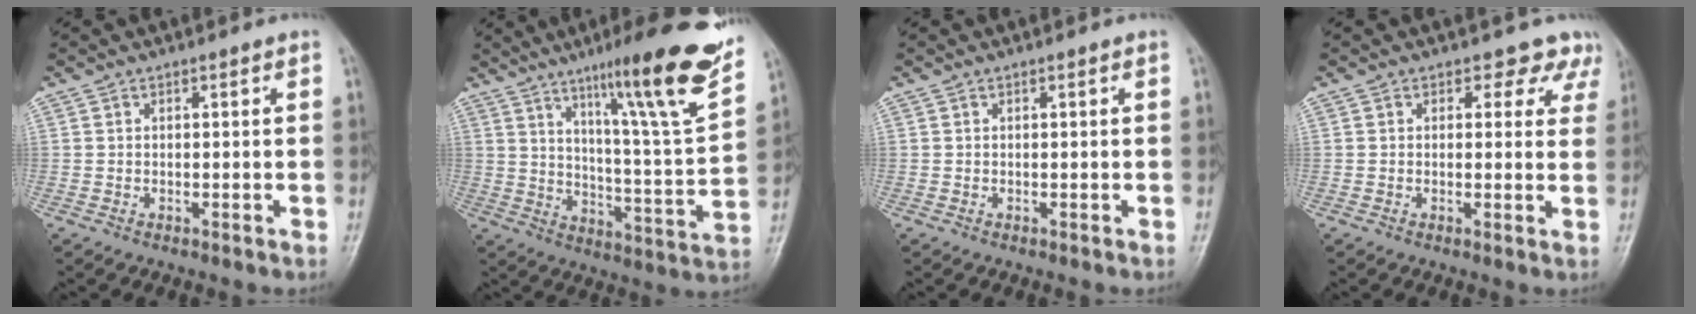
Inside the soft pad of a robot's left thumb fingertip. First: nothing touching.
{"total": 21.4, "force": [13.2, 2.0, 16.8], "torque": [-0.215, -0.060, 0.199]}
{"total": 0.0}
{"total": 5.0, "force": [3.9, 3.2, 0.5], "torque": [0.035, -0.017, 0.021]}